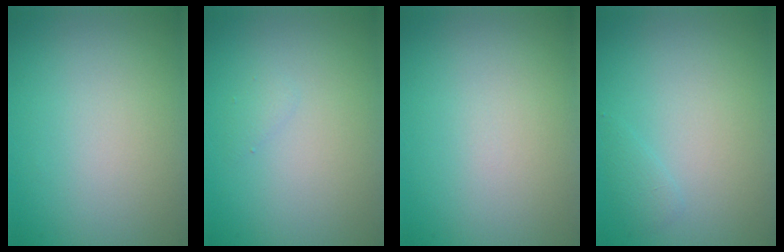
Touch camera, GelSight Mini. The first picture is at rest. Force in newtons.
{"total": 0.5, "press": 0.5, "slide": 0.1}
{"total": 0.0}
{"total": 0.9, "press": 0.9, "slide": 0.1}